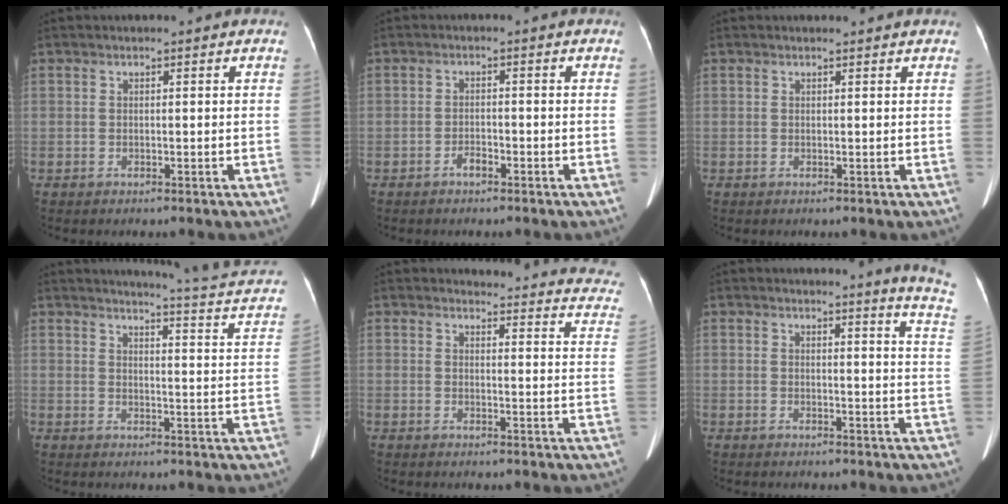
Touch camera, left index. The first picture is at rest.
{"total": 1.6, "force": [-1.4, 0.5, 0.7], "torque": [-0.013, -0.002, -0.023]}
{"total": 1.5, "force": [1.5, 0.1, 0.3], "torque": [-0.012, 0.010, 0.015]}
{"total": 14.4, "force": [12.9, 0.5, 6.3], "torque": [-0.077, -0.063, 0.119]}
{"total": 18.1, "force": [17.2, 3.6, 4.1], "torque": [-0.012, -0.073, 0.154]}
{"total": 8.8, "force": [8.4, -1.6, 2.1], "torque": [-0.022, -0.092, 0.069]}